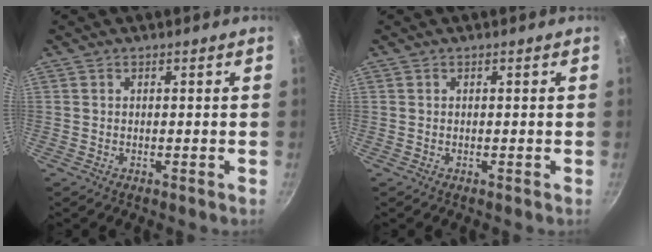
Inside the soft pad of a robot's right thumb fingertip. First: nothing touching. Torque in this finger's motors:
{"motor_torque": [-0.01, 0.00, 0.00, 0.00, 0.00]}